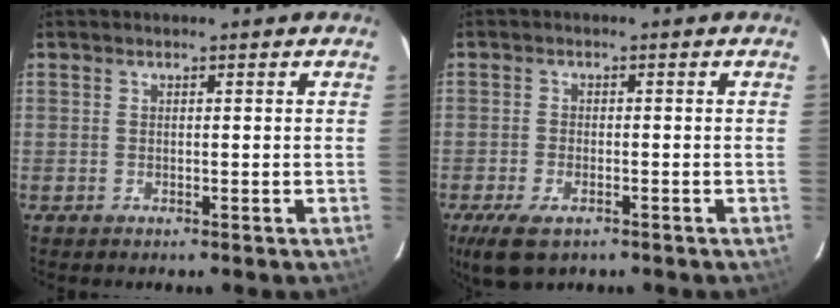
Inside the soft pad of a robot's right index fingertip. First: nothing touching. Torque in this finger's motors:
{"motor_torque": [0.56, -0.47, 0.12, 0.02]}